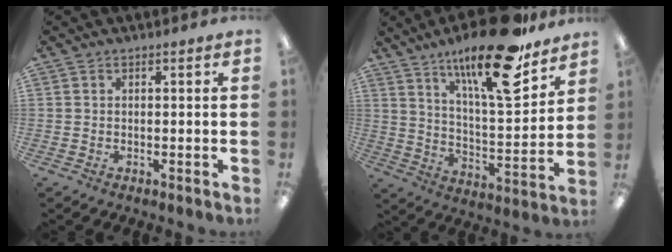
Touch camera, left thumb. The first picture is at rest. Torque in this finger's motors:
{"motor_torque": [0.51, 0.52, 1.58, -1.19, 0.21]}